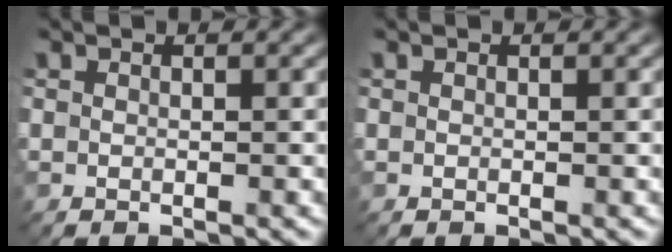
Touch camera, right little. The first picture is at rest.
{"total": 0.0}